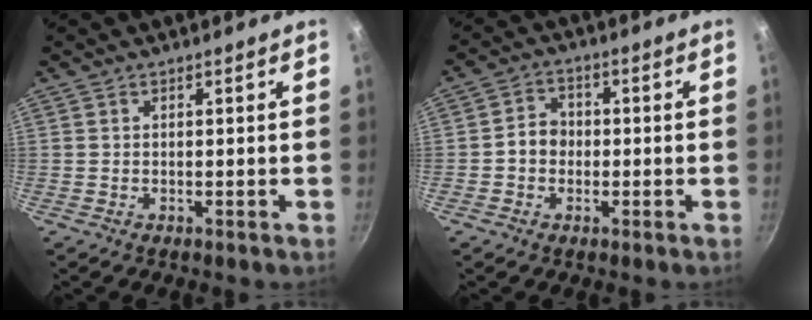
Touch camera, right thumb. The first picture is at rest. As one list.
[{"total": 5.7, "force": [-0.8, 4.9, 2.9], "torque": [-0.020, 0.017, -0.024]}]